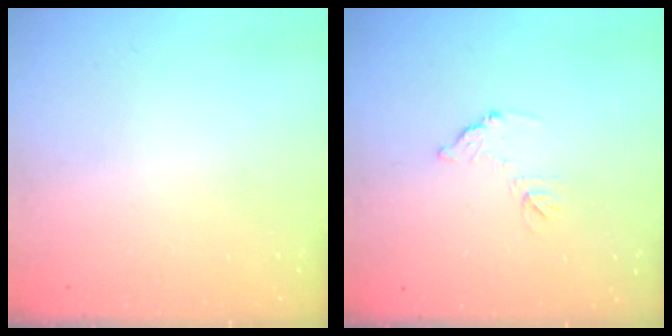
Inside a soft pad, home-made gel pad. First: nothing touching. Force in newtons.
{"total": 7.1, "press": 7.1, "slide": 0.4}